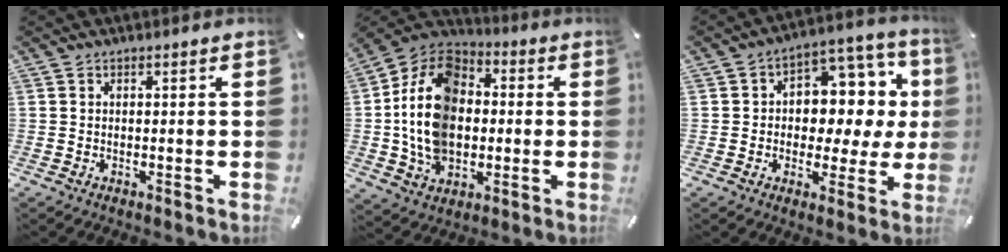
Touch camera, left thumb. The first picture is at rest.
{"total": 17.8, "force": [-0.9, 13.6, 11.4], "torque": [-0.250, 0.017, -0.019]}
{"total": 10.0, "force": [1.0, 8.1, 5.8], "torque": [-0.062, -0.018, 0.019]}